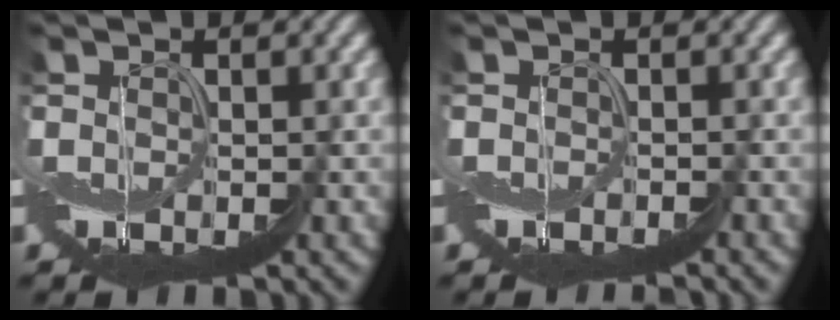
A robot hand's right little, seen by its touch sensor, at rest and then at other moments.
{"total": 1.5, "force": [-1.5, -0.1, 0.2], "torque": [0.002, 0.007, -0.026]}